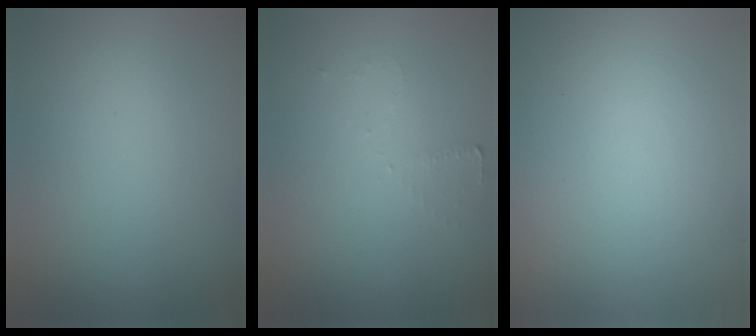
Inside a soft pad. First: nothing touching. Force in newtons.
{"total": 1.2, "press": 1.1, "slide": 0.3}
{"total": 0.0}